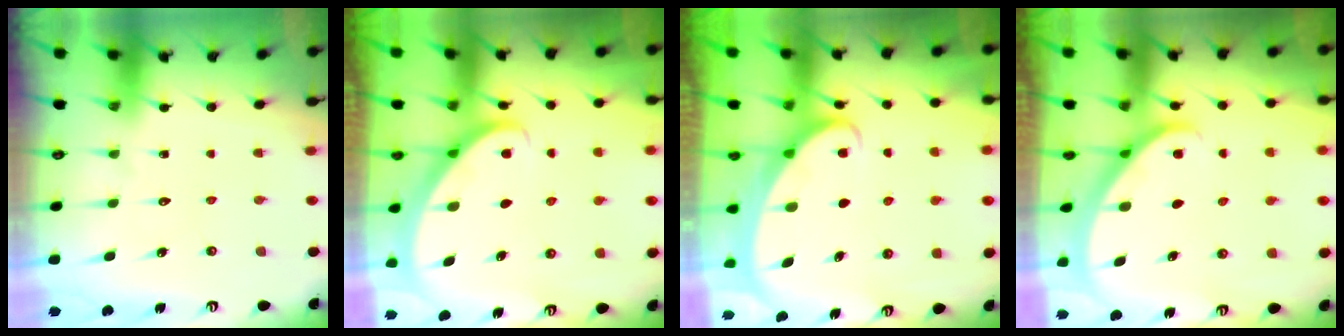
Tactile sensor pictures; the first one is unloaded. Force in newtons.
{"total": 2.7, "press": 2.7, "slide": 0.2}
{"total": 2.6, "press": 2.6, "slide": 0.4}
{"total": 2.2, "press": 2.2, "slide": 0.1}